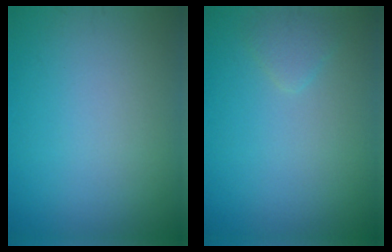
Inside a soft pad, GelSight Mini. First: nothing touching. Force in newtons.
{"total": 1.1, "press": 1.1, "slide": 0.1}